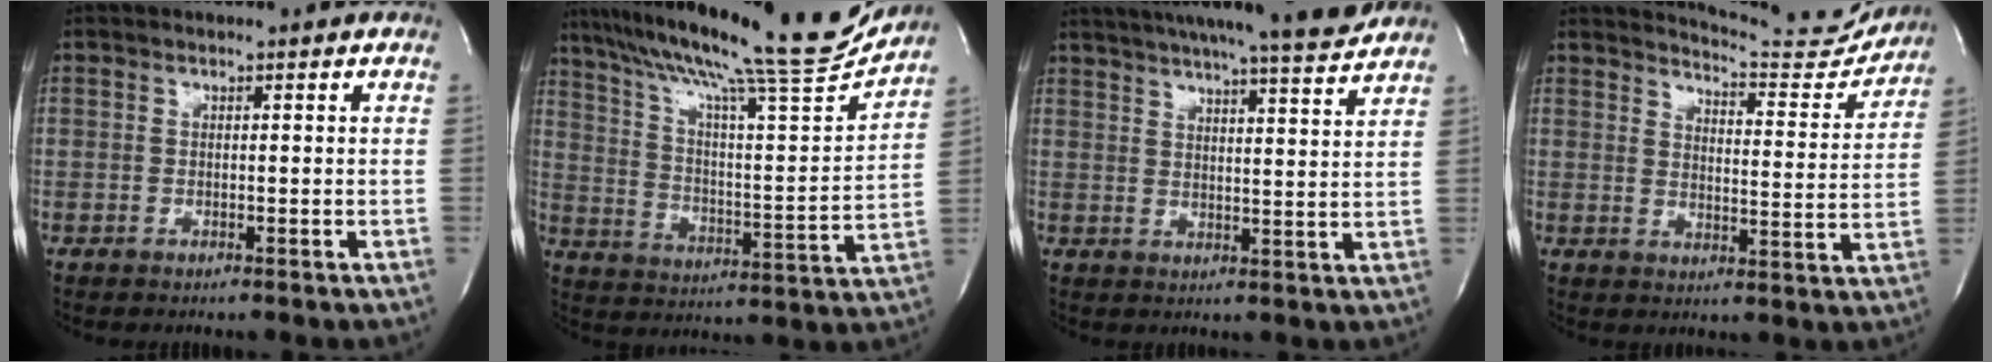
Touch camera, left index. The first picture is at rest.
{"total": 24.1, "force": [20.5, 0.7, 12.7], "torque": [-0.217, -0.026, 0.302]}
{"total": 16.4, "force": [14.8, -0.4, 7.0], "torque": [-0.115, -0.018, 0.199]}
{"total": 11.9, "force": [11.8, 0.5, 0.6], "torque": [-0.006, -0.056, 0.141]}